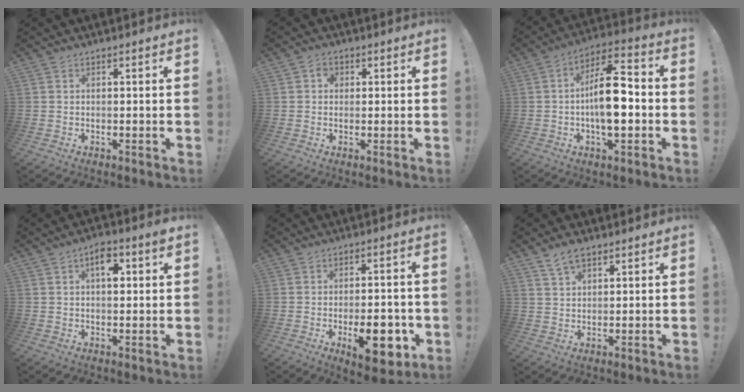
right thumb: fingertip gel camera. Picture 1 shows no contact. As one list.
[{"total": 2.6, "force": [0.2, 2.2, 1.3], "torque": [-0.018, 0.004, 0.002]}, {"total": 14.5, "force": [-2.1, 5.8, 13.1], "torque": [-0.221, 0.012, -0.039]}, {"total": 6.0, "force": [1.9, 2.8, 5.0], "torque": [-0.060, -0.004, 0.026]}, {"total": 13.2, "force": [-4.5, 6.0, 10.9], "torque": [-0.137, 0.012, -0.065]}, {"total": 4.9, "force": [3.4, 2.4, 2.7], "torque": [-0.045, -0.014, 0.062]}]